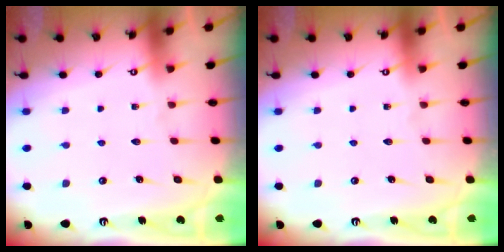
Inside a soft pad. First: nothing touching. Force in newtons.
{"total": 0.0}